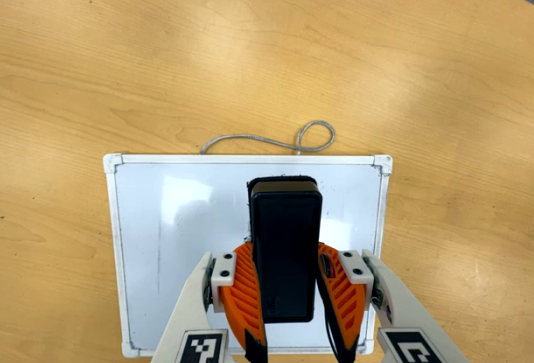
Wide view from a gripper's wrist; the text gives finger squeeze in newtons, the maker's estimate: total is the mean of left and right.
{"total": 8.5, "left": 7.7, "right": 9.3}